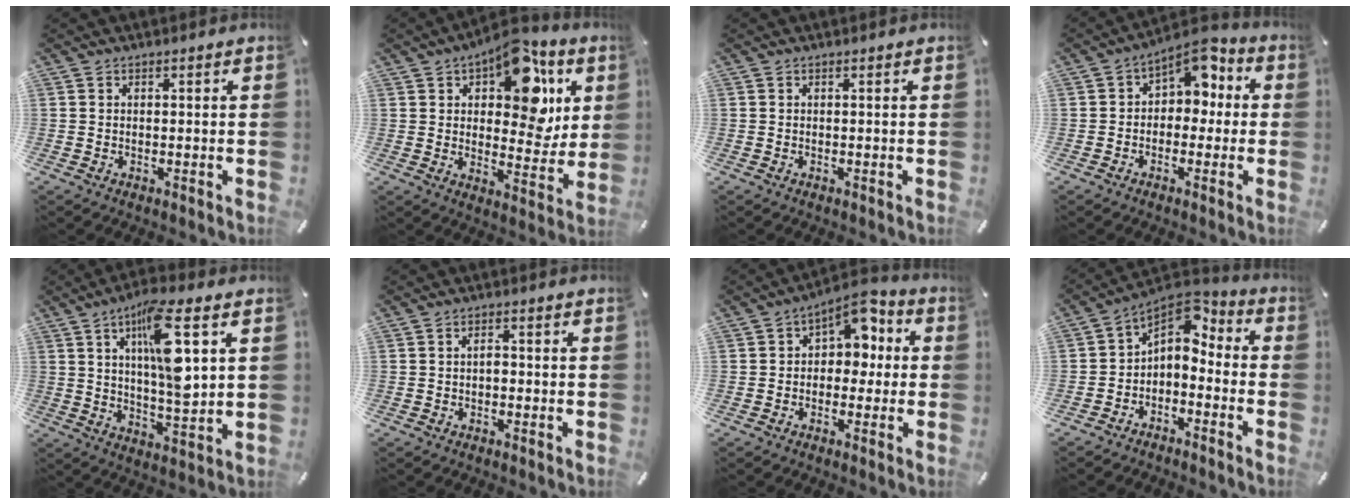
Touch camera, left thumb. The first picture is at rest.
{"total": 17.2, "force": [8.3, 9.8, 11.5], "torque": [-0.147, -0.048, 0.138]}
{"total": 0.0}
{"total": 7.2, "force": [2.8, 5.1, 4.2], "torque": [-0.058, -0.023, 0.045]}
{"total": 14.9, "force": [5.5, 4.4, 13.2], "torque": [-0.221, -0.013, 0.086]}
{"total": 1.8, "force": [-0.4, 1.0, 1.4], "torque": [-0.028, 0.005, -0.009]}
{"total": 8.0, "force": [2.5, 5.6, 5.1], "torque": [-0.066, -0.018, 0.039]}
{"total": 5.2, "force": [0.7, 4.4, 2.7], "torque": [-0.055, -0.015, 0.013]}